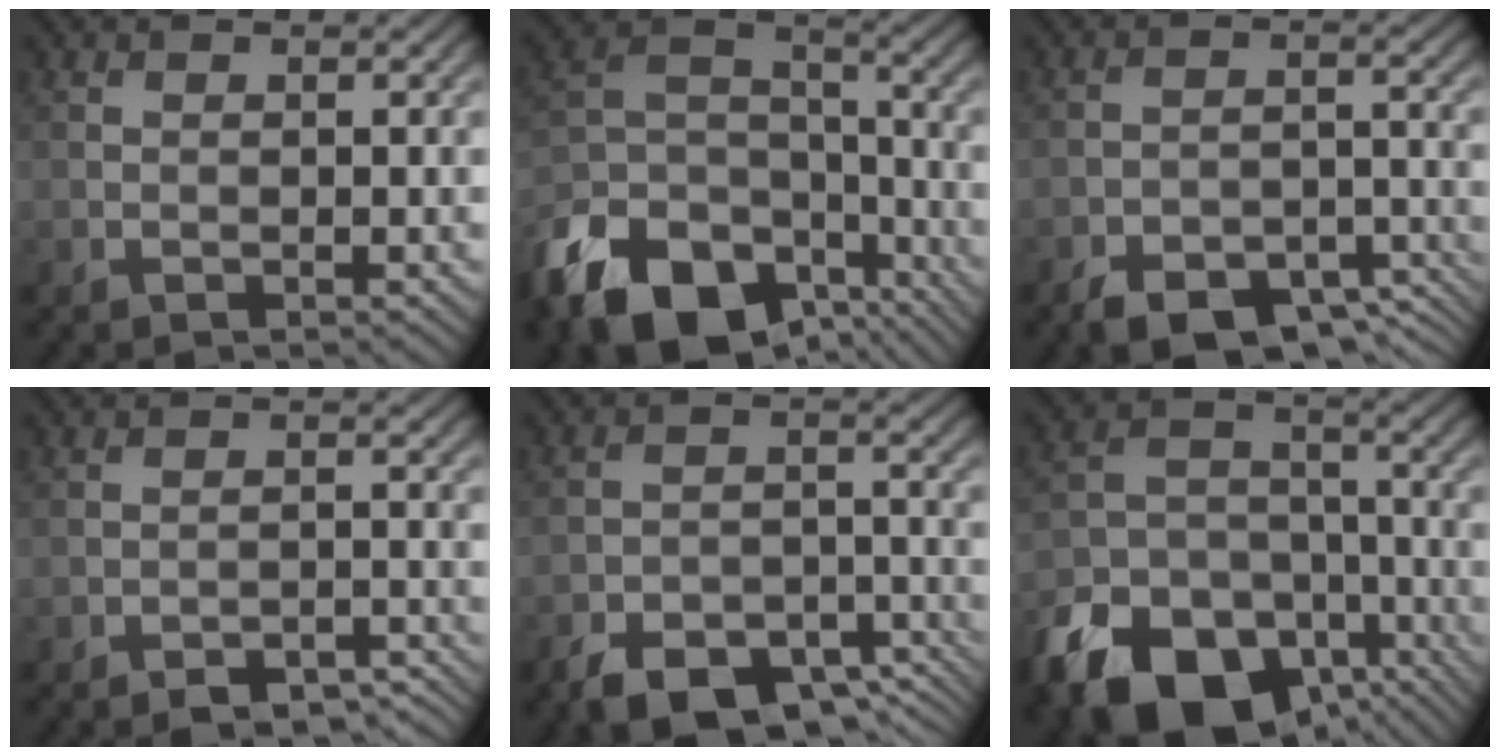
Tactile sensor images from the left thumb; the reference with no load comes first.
{"total": 17.1, "force": [-11.2, 9.8, 8.5], "torque": [-0.225, -0.043, -0.194]}
{"total": 8.1, "force": [-5.8, 3.6, 4.4], "torque": [-0.064, -0.008, -0.097]}
{"total": 4.6, "force": [-3.8, 1.6, 2.0], "torque": [-0.027, 0.010, -0.047]}
{"total": 9.1, "force": [-6.4, 4.3, 4.8], "torque": [-0.076, -0.013, -0.108]}
{"total": 17.2, "force": [-10.3, 10.7, 8.5], "torque": [-0.197, -0.053, -0.170]}